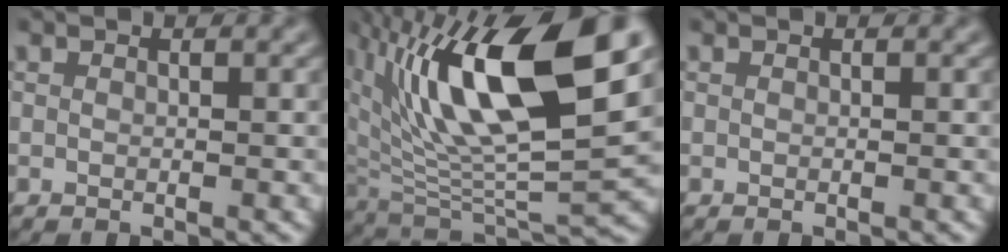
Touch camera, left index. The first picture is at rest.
{"total": 14.1, "force": [5.5, 4.9, 12.0], "torque": [-0.207, 0.001, 0.097]}
{"total": 0.0}